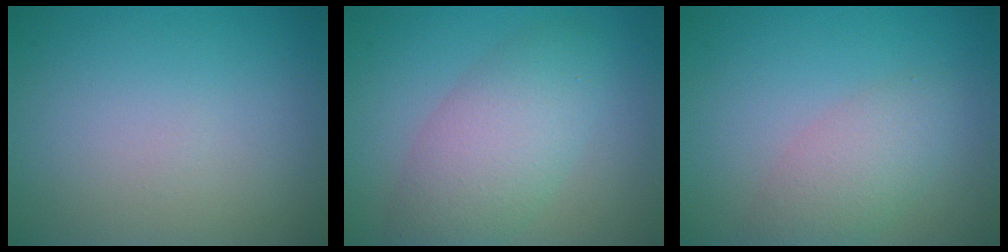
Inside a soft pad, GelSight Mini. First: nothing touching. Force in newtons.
{"total": 5.5, "press": 5.5, "slide": 0.2}
{"total": 3.2, "press": 3.2, "slide": 0.2}